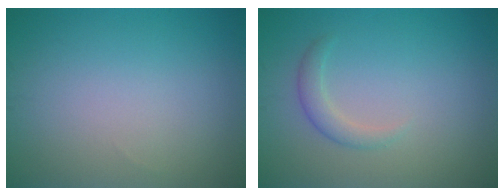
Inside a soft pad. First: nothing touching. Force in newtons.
{"total": 1.6, "press": 1.6, "slide": 0.1}